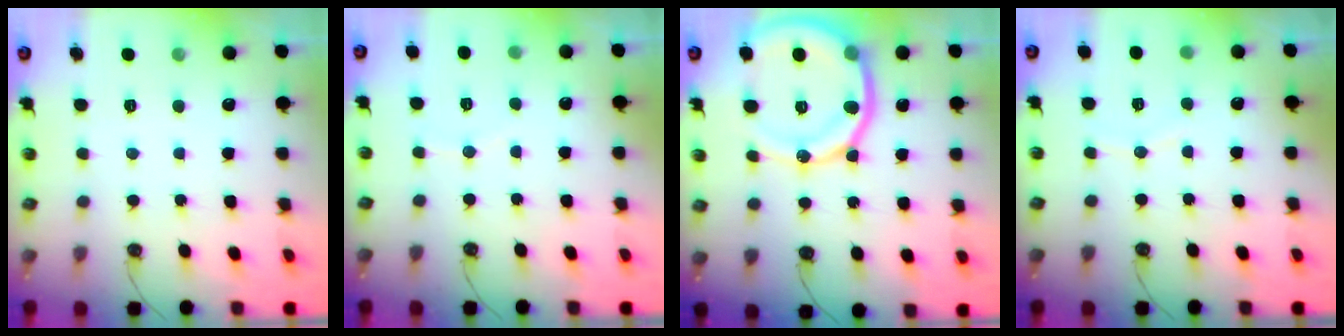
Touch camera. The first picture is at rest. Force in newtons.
{"total": 4.5, "press": 4.4, "slide": 0.9}
{"total": 17.7, "press": 17.6, "slide": 2.0}
{"total": 5.6, "press": 5.6, "slide": 0.2}